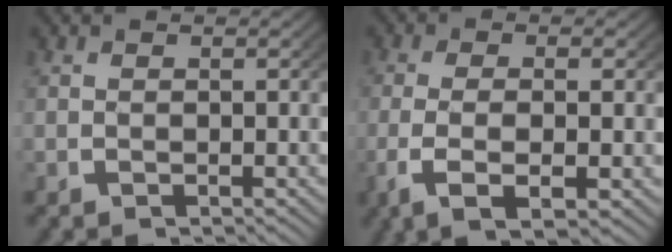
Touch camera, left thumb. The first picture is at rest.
{"total": 5.2, "force": [-1.3, 2.1, 4.6], "torque": [-0.102, -0.012, -0.015]}